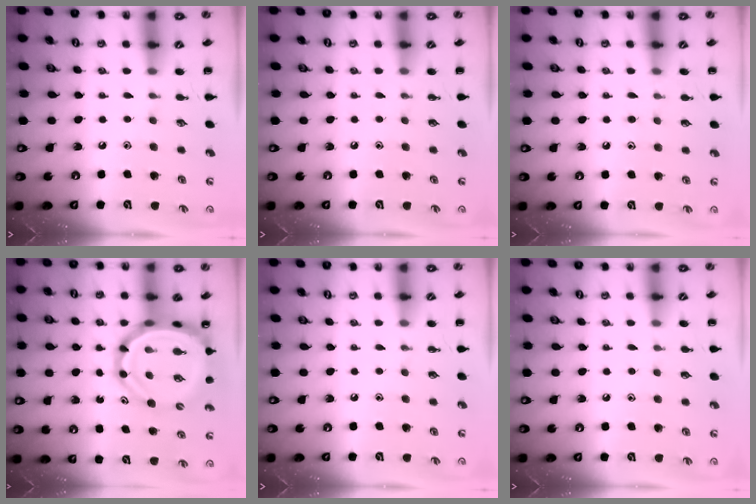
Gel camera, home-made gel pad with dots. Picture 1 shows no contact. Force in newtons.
{"total": 0.0}
{"total": 5.6, "press": 5.2, "slide": 2.1}
{"total": 11.2, "press": 10.7, "slide": 3.4}
{"total": 0.0}
{"total": 3.8, "press": 3.5, "slide": 1.3}